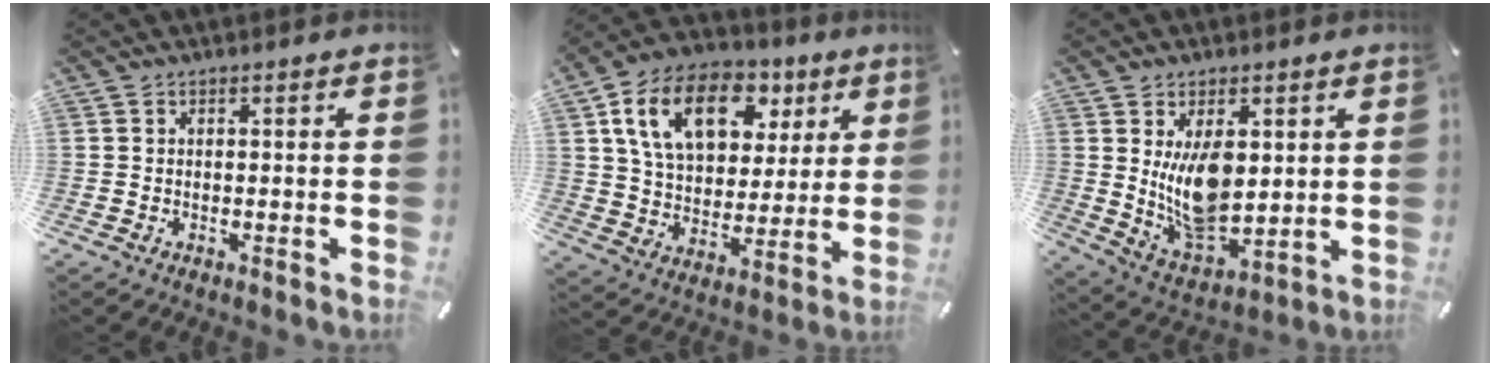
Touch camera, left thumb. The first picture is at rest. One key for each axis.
{"total": 17.8, "fx": 7.8, "fy": 12.0, "fz": 10.5, "tx": -0.194, "ty": -0.014, "tz": 0.140}
{"total": 11.9, "fx": 3.1, "fy": 7.1, "fz": 9.0, "tx": -0.170, "ty": -0.022, "tz": 0.056}